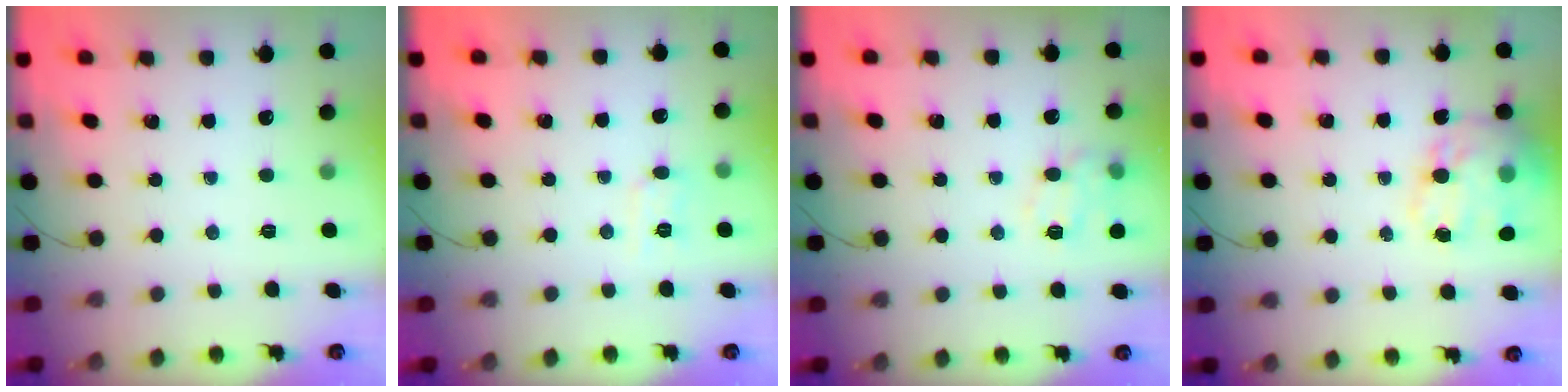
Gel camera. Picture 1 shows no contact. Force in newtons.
{"total": 5.2, "press": 5.1, "slide": 1.3}
{"total": 11.3, "press": 11.3, "slide": 0.8}
{"total": 18.2, "press": 17.7, "slide": 4.3}